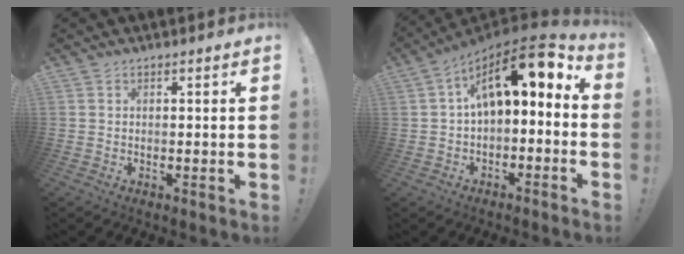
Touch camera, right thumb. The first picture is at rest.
{"total": 12.8, "force": [4.2, 5.6, 10.7], "torque": [-0.174, -0.020, 0.074]}